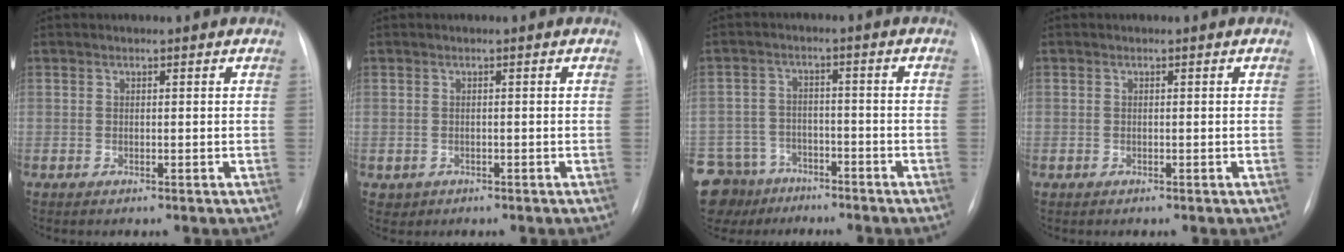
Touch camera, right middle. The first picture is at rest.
{"total": 1.2, "force": [-0.5, 1.1, 0.1], "torque": [-0.004, 0.003, -0.002]}
{"total": 11.7, "force": [-8.9, 7.3, 2.1], "torque": [-0.063, 0.012, -0.136]}
{"total": 0.0}